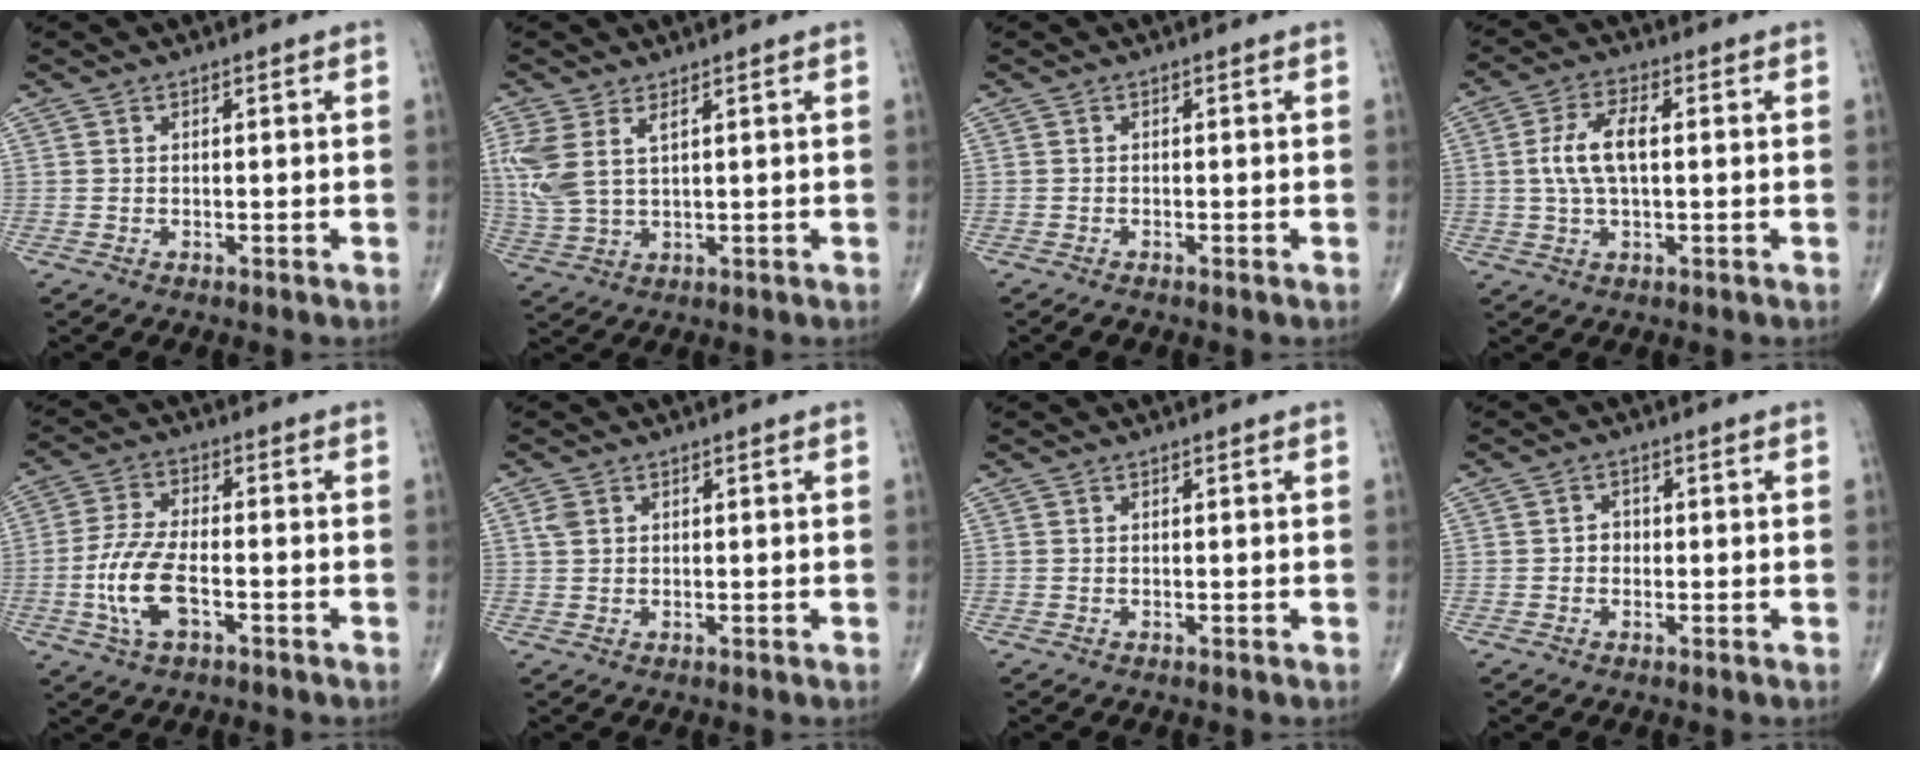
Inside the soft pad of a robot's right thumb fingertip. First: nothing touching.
{"total": 8.0, "force": [3.1, 3.6, 6.5], "torque": [-0.170, -0.002, 0.074]}
{"total": 0.7, "force": [-0.6, 0.1, 0.4], "torque": [-0.015, -0.002, -0.013]}
{"total": 7.6, "force": [0.6, 3.3, 6.8], "torque": [-0.141, 0.012, 0.006]}
{"total": 9.7, "force": [-2.9, 4.4, 8.2], "torque": [-0.178, 0.016, -0.057]}
{"total": 1.8, "force": [0.7, 1.3, 1.1], "torque": [-0.023, 0.004, 0.019]}
{"total": 0.0}
{"total": 1.7, "force": [-0.3, 1.5, 0.8], "torque": [0.002, 0.006, -0.009]}